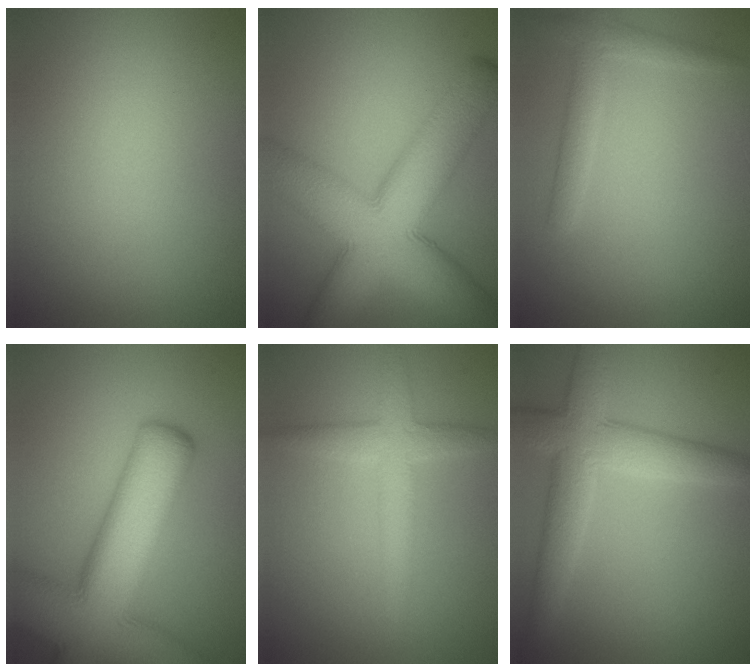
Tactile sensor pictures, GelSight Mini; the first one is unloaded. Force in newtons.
{"total": 12.1, "press": 12.1, "slide": 0.4}
{"total": 2.3, "press": 2.2, "slide": 0.2}
{"total": 13.4, "press": 13.4, "slide": 0.9}
{"total": 3.2, "press": 3.2, "slide": 0.1}
{"total": 5.6, "press": 5.5, "slide": 0.2}